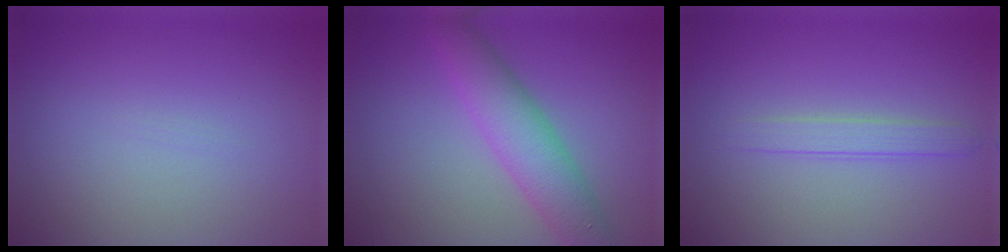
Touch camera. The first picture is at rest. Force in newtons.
{"total": 5.4, "press": 5.4, "slide": 0.0}
{"total": 1.8, "press": 1.8, "slide": 0.1}